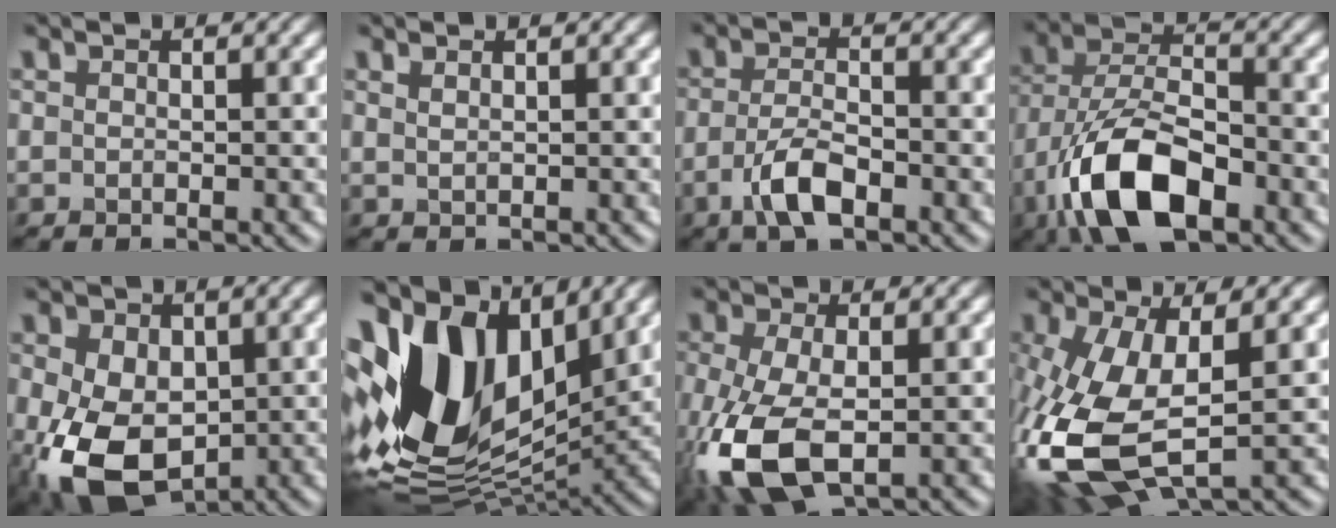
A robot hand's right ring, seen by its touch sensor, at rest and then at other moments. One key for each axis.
{"total": 0.8, "fx": 0.6, "fy": 0.2, "fz": 0.4, "tx": -0.009, "ty": 0.000, "tz": 0.013}
{"total": 4.0, "fx": -1.8, "fy": 1.6, "fz": 3.2, "tx": -0.068, "ty": -0.002, "tz": -0.039}
{"total": 10.8, "fx": -5.2, "fy": 5.1, "fz": 7.9, "tx": -0.164, "ty": -0.002, "tz": -0.101}
{"total": 9.6, "fx": -2.0, "fy": 6.6, "fz": 6.8, "tx": -0.159, "ty": -0.029, "tz": -0.036}
{"total": 14.3, "fx": 3.9, "fy": 8.6, "fz": 10.7, "tx": -0.223, "ty": 0.003, "tz": 0.070}
{"total": 8.4, "fx": -2.5, "fy": 4.3, "fz": 6.7, "tx": -0.173, "ty": -0.017, "tz": -0.048}
{"total": 12.8, "fx": -2.0, "fy": 6.6, "fz": 10.9, "tx": -0.278, "ty": -0.041, "tz": -0.023}